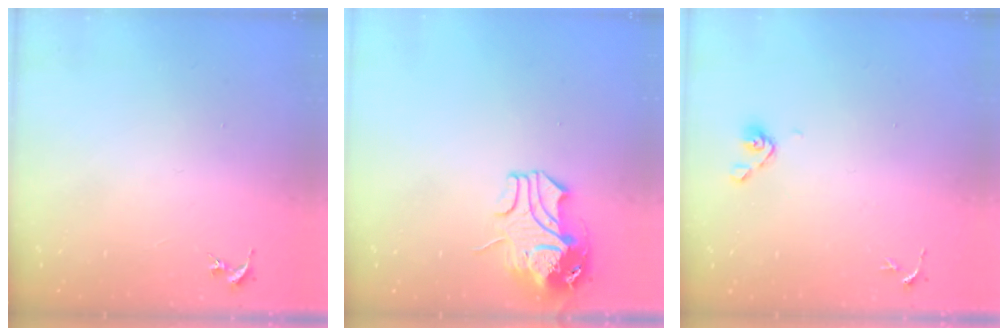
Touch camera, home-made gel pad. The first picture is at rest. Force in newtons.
{"total": 11.7, "press": 11.5, "slide": 1.8}
{"total": 5.9, "press": 5.4, "slide": 2.4}